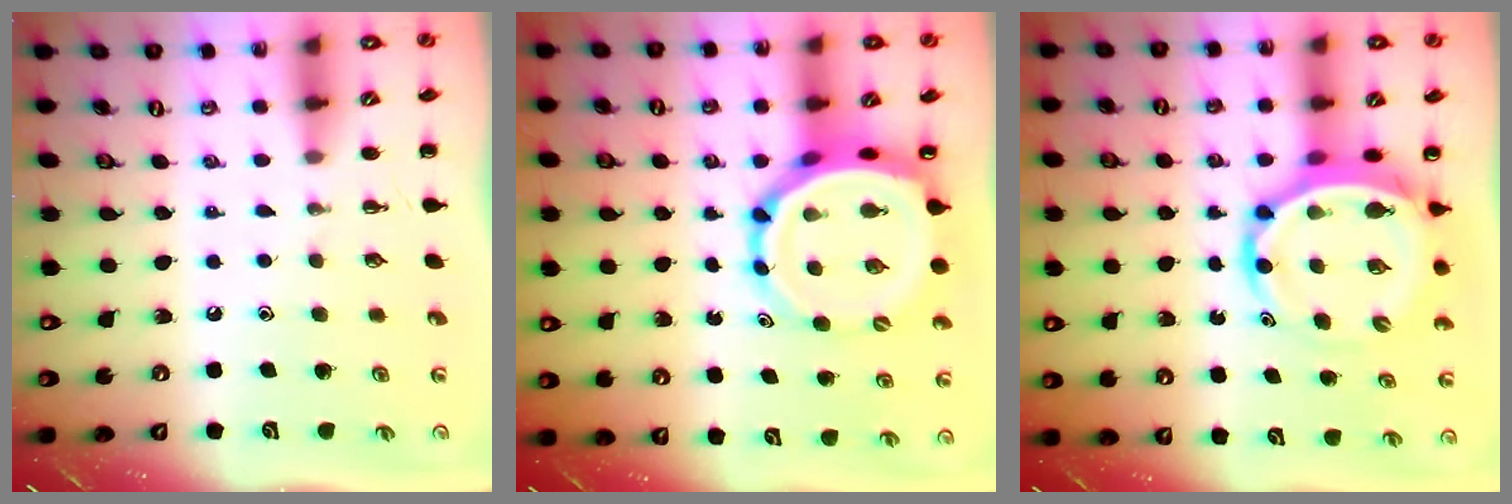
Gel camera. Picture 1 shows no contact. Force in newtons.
{"total": 9.1, "press": 8.9, "slide": 1.9}
{"total": 8.4, "press": 8.1, "slide": 2.4}